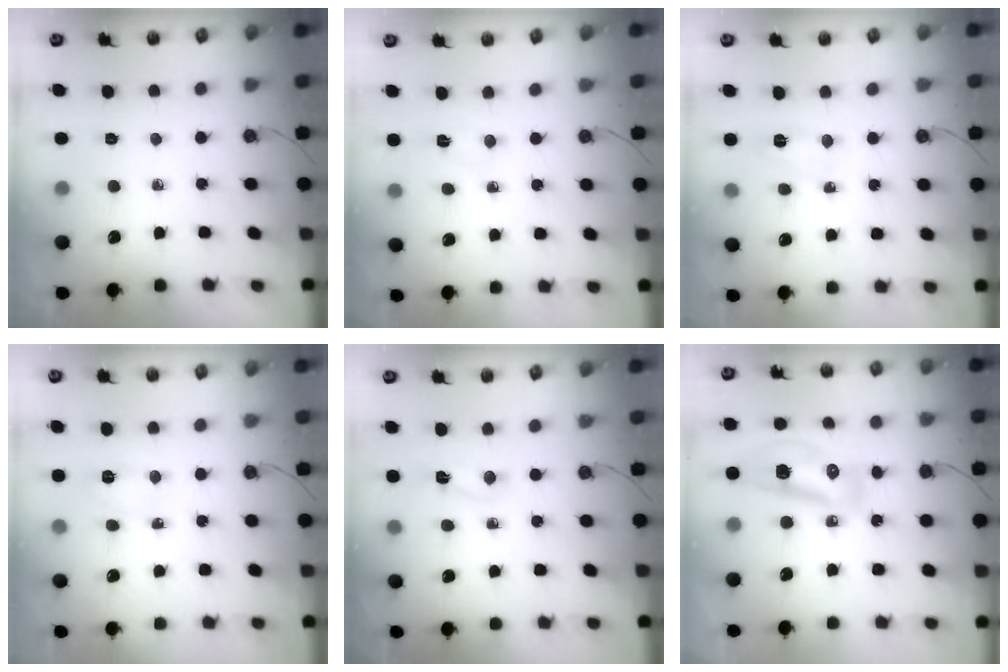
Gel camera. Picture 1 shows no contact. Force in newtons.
{"total": 3.1, "press": 1.7, "slide": 2.6}
{"total": 3.9, "press": 3.9, "slide": 0.5}
{"total": 3.8, "press": 3.7, "slide": 1.0}
{"total": 2.9, "press": 2.8, "slide": 0.7}
{"total": 10.8, "press": 10.7, "slide": 1.2}